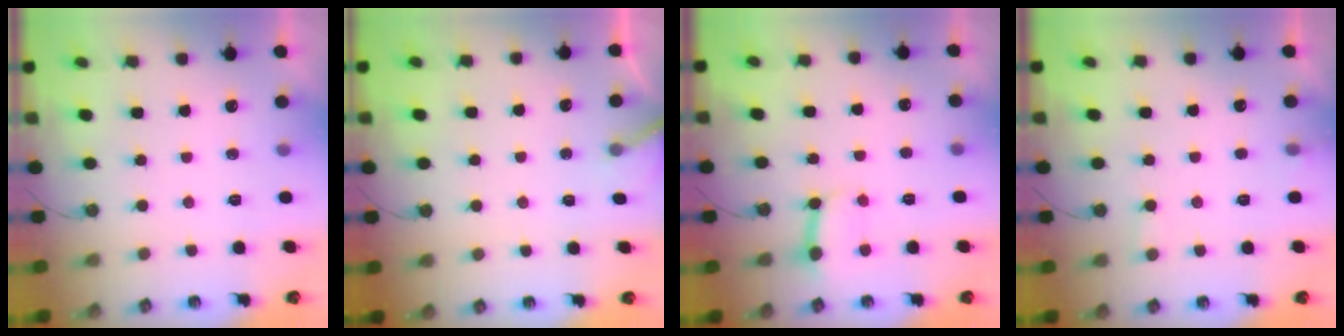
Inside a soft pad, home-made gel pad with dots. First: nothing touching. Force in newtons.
{"total": 5.4, "press": 5.4, "slide": 0.5}
{"total": 8.0, "press": 8.0, "slide": 0.7}
{"total": 6.3, "press": 6.3, "slide": 0.4}